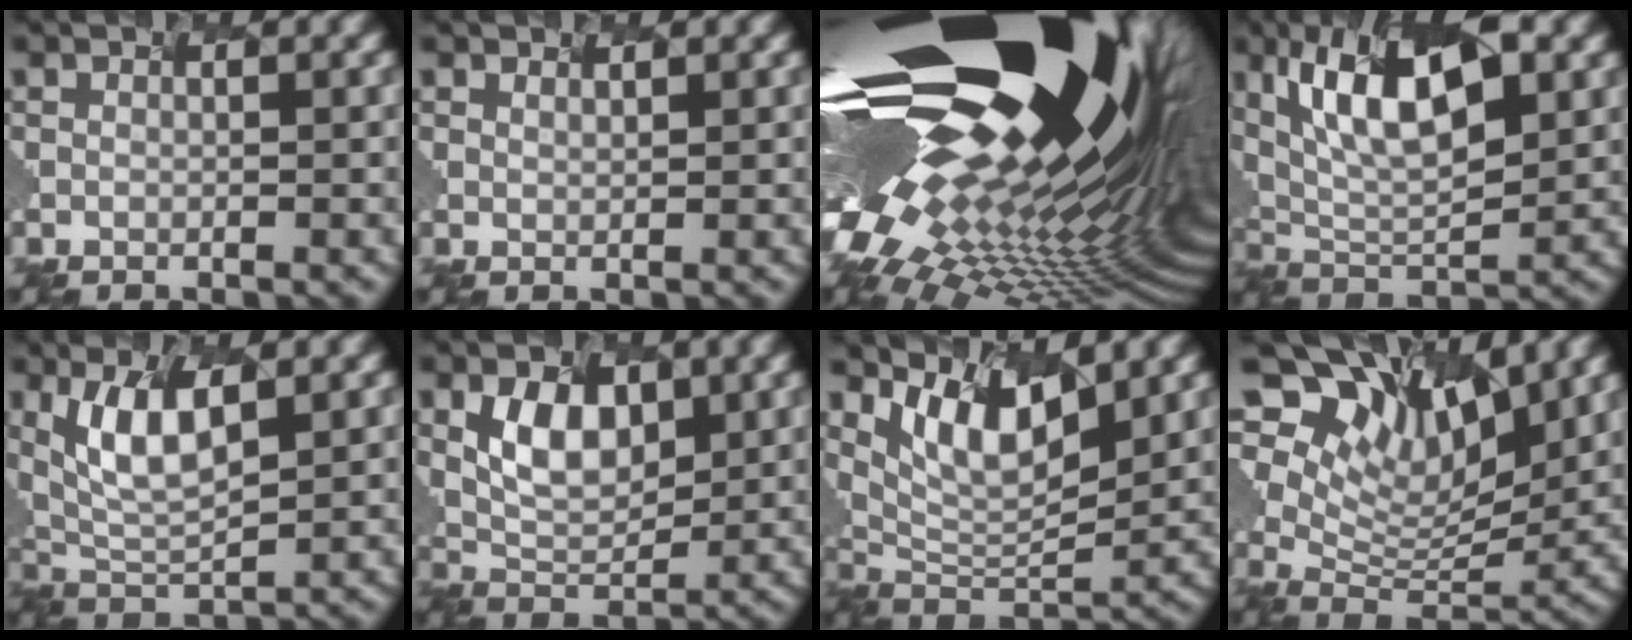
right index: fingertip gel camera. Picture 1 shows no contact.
{"total": 0.8, "force": [0.6, -0.2, -0.6], "torque": [0.002, -0.005, 0.017]}
{"total": 20.2, "force": [4.2, 8.9, 17.7], "torque": [-0.310, -0.028, 0.099]}
{"total": 8.1, "force": [3.0, 3.1, 6.9], "torque": [-0.131, 0.001, 0.064]}
{"total": 4.9, "force": [1.4, 2.0, 4.3], "torque": [-0.108, -0.007, 0.042]}
{"total": 3.8, "force": [0.9, 2.4, 2.8], "torque": [-0.066, -0.005, 0.030]}
{"total": 5.8, "force": [3.3, 2.0, 4.3], "torque": [-0.092, -0.015, 0.075]}
{"total": 8.8, "force": [5.4, 4.6, 5.1], "torque": [-0.096, -0.004, 0.110]}